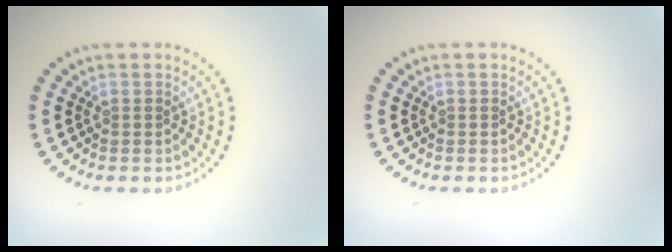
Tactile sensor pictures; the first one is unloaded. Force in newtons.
{"total": 0.0}